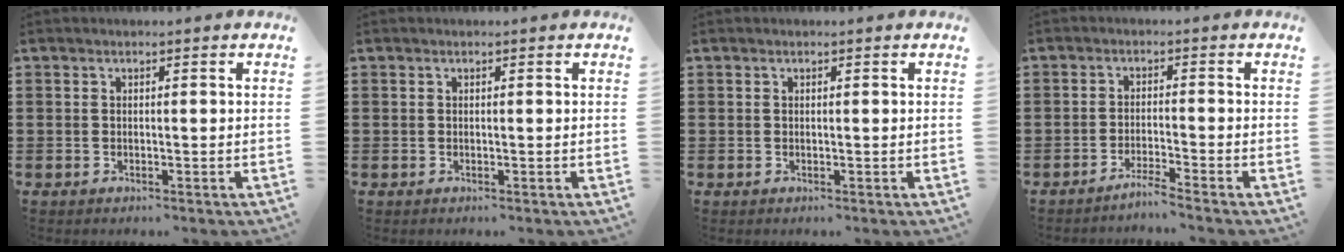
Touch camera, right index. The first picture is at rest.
{"total": 0.0}
{"total": 0.0}
{"total": 2.2, "force": [-2.1, -0.5, 0.6], "torque": [-0.012, 0.001, -0.039]}